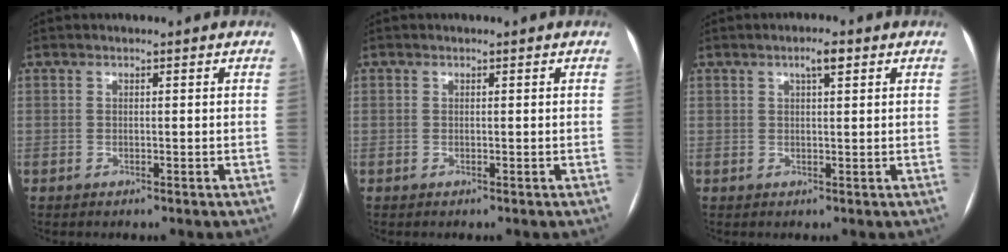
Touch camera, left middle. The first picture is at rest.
{"total": 0.0}
{"total": 2.5, "force": [1.3, 0.5, 2.0], "torque": [-0.035, 0.008, 0.020]}